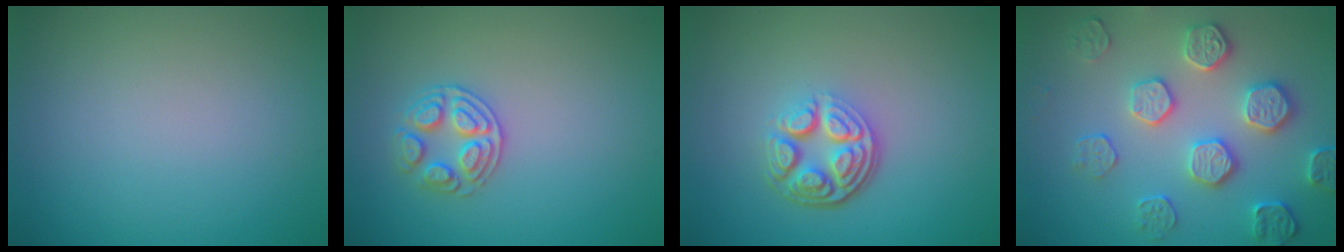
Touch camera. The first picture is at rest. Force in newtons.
{"total": 2.6, "press": 2.6, "slide": 0.4}
{"total": 5.0, "press": 3.5, "slide": 3.5}
{"total": 4.6, "press": 4.3, "slide": 1.7}